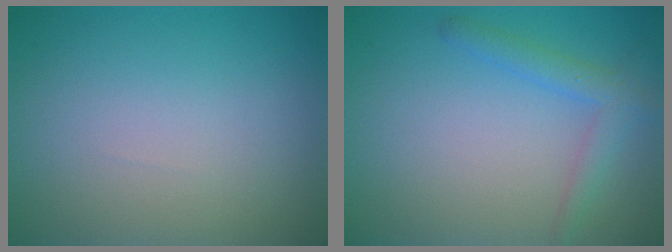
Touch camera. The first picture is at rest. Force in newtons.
{"total": 2.4, "press": 2.4, "slide": 0.1}